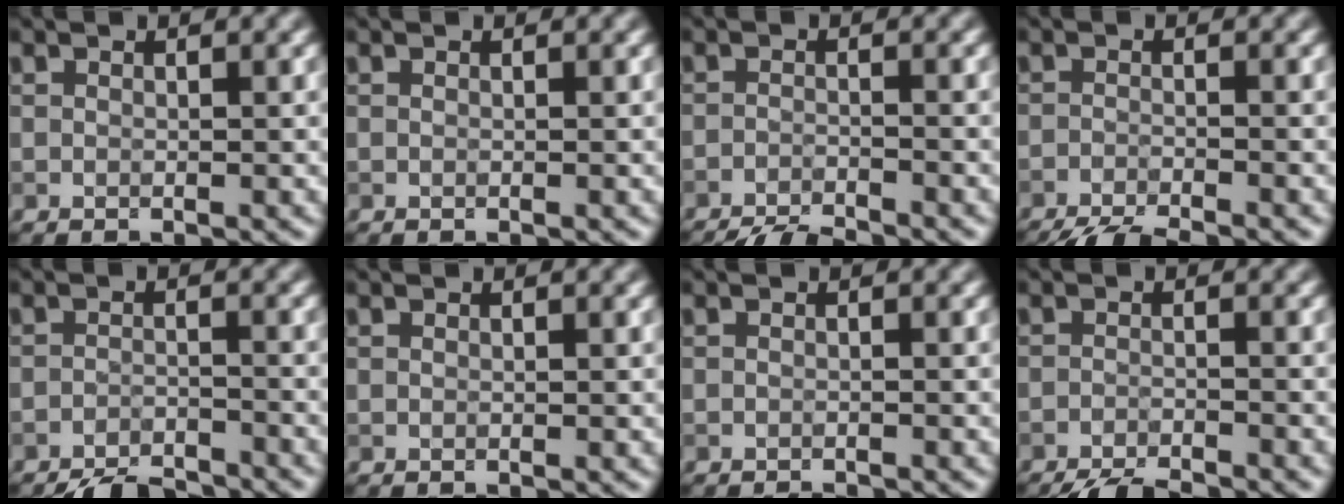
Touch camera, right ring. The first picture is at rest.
{"total": 0.0}
{"total": 5.8, "force": [-5.4, 0.7, 1.9], "torque": [-0.034, -0.017, -0.089]}
{"total": 6.9, "force": [-6.2, 1.1, 2.8], "torque": [-0.047, -0.021, -0.099]}
{"total": 4.7, "force": [-4.4, 0.8, 1.4], "torque": [-0.024, -0.005, -0.076]}
{"total": 0.0}
{"total": 1.3, "force": [-1.2, 0.1, 0.3], "torque": [0.000, -0.002, -0.020]}
{"total": 5.5, "force": [-5.1, 0.8, 2.1], "torque": [-0.037, -0.016, -0.084]}